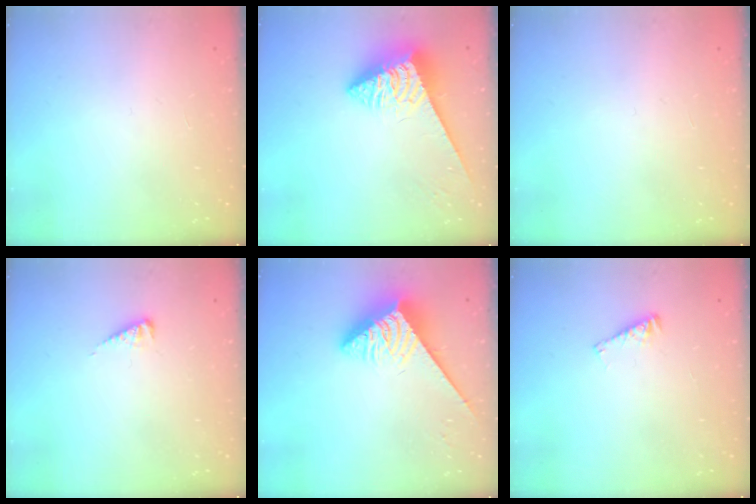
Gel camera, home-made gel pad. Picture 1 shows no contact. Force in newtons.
{"total": 5.3, "press": 5.2, "slide": 0.8}
{"total": 0.0}
{"total": 2.9, "press": 2.9, "slide": 0.2}
{"total": 4.0, "press": 3.9, "slide": 0.7}
{"total": 3.8, "press": 3.8, "slide": 0.3}